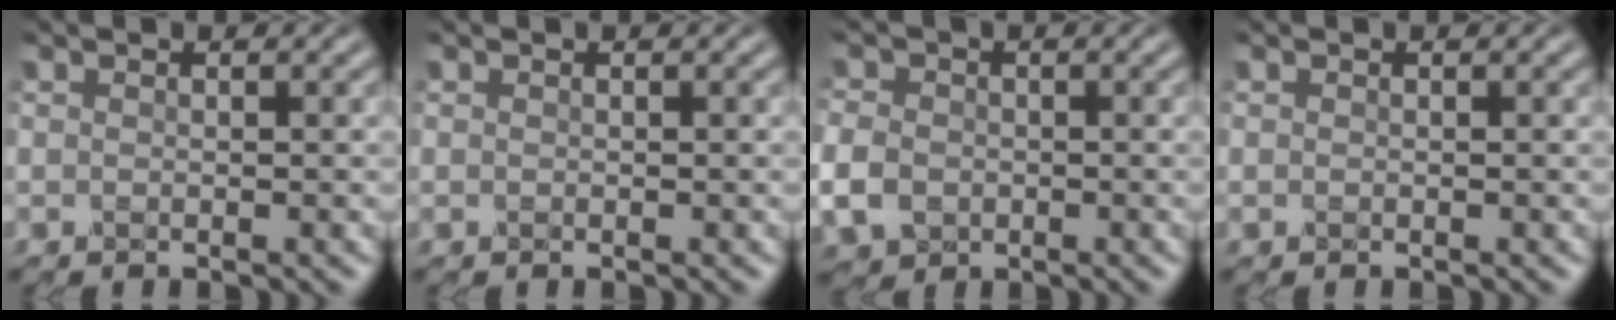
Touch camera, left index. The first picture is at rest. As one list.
[{"total": 0.0}, {"total": 3.9, "force": [-1.0, 3.2, 1.8], "torque": [-0.050, -0.007, -0.026]}, {"total": 0.0}]